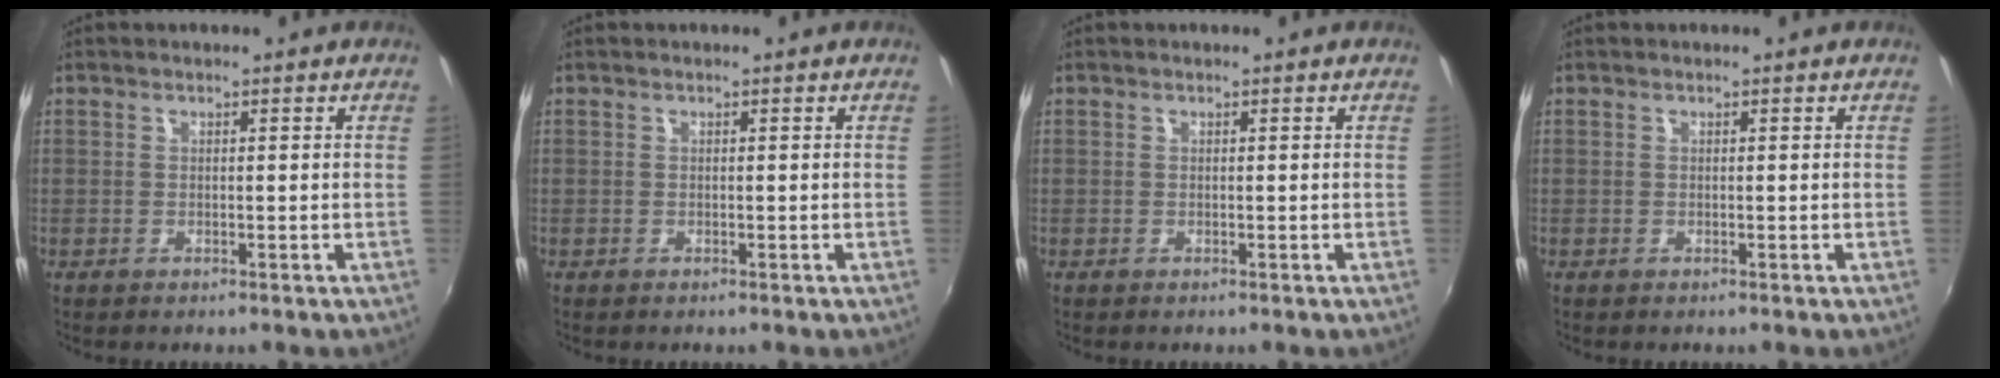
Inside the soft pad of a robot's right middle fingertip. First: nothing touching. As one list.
[{"total": 0.0}, {"total": 0.0}, {"total": 0.0}]